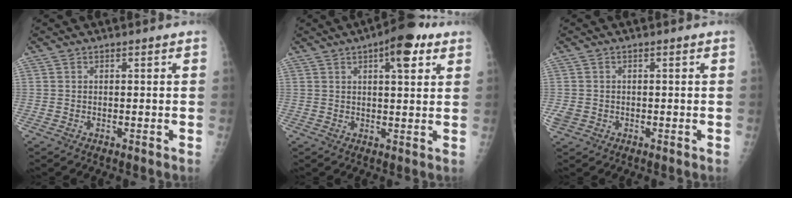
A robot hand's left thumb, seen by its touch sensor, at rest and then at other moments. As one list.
[{"total": 9.0, "force": [4.5, 3.1, 7.1], "torque": [-0.083, -0.009, 0.058]}, {"total": 2.4, "force": [-0.4, 2.1, 1.2], "torque": [-0.028, -0.001, -0.002]}]